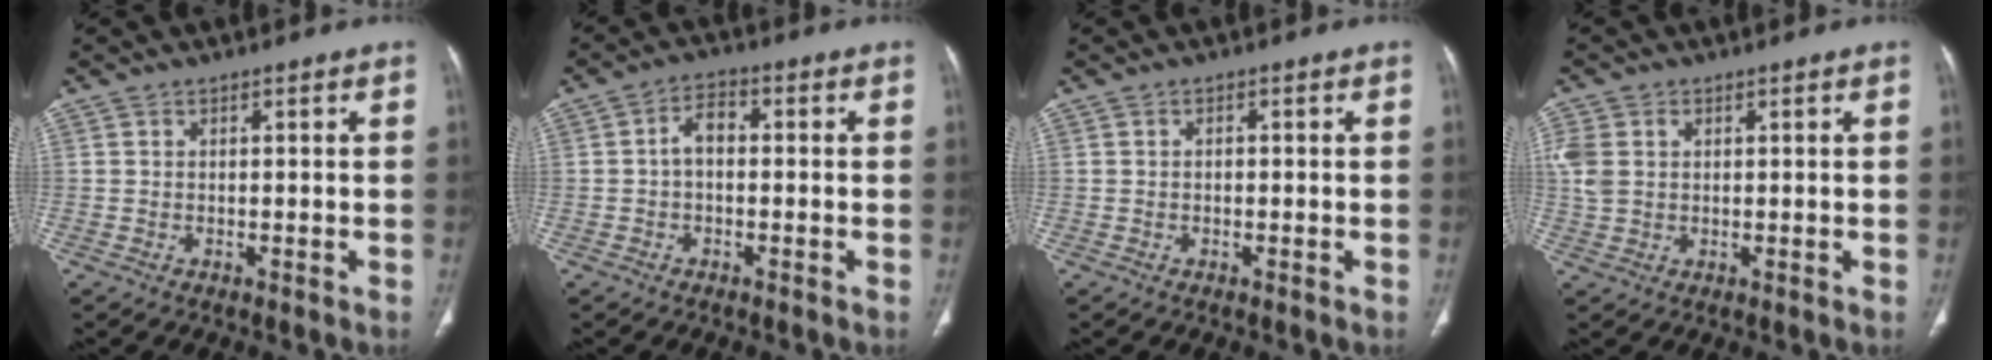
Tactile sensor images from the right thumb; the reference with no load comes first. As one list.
[{"total": 4.3, "force": [-0.2, 2.7, 3.4], "torque": [-0.051, 0.019, -0.012]}, {"total": 0.8, "force": [-0.1, 0.5, 0.6], "torque": [-0.008, 0.003, -0.002]}, {"total": 5.1, "force": [1.0, 3.9, 3.2], "torque": [-0.079, 0.011, 0.027]}]